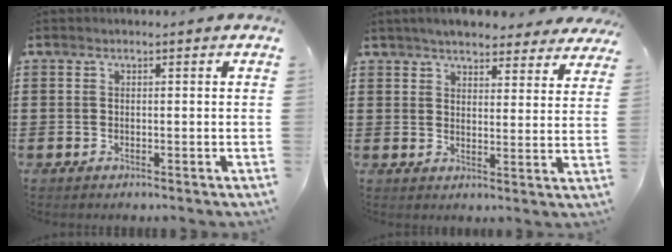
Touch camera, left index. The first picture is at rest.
{"total": 5.0, "force": [4.8, 0.7, 1.2], "torque": [-0.043, -0.015, 0.088]}